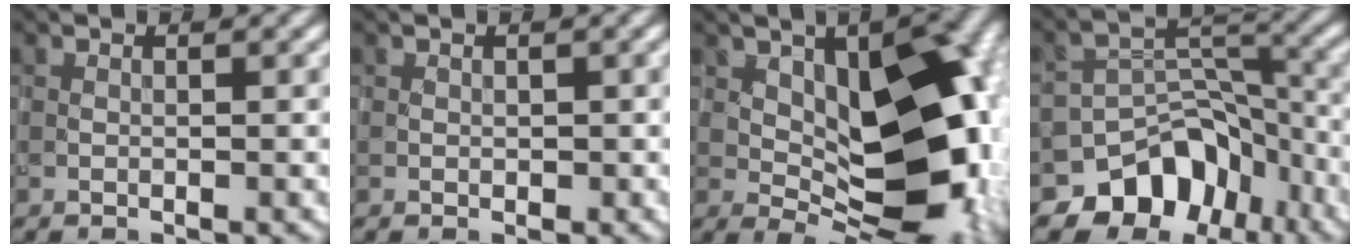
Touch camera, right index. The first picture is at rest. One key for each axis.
{"total": 0.7, "fx": 0.0, "fy": 0.7, "fz": 0.3, "tx": -0.005, "ty": -0.005, "tz": 0.001}
{"total": 14.1, "fx": 1.3, "fy": 7.6, "fz": 11.8, "tx": -0.161, "ty": -0.003, "tz": 0.026}
{"total": 8.7, "fx": -5.6, "fy": 5.9, "fz": 3.2, "tx": -0.025, "ty": 0.000, "tz": -0.089}